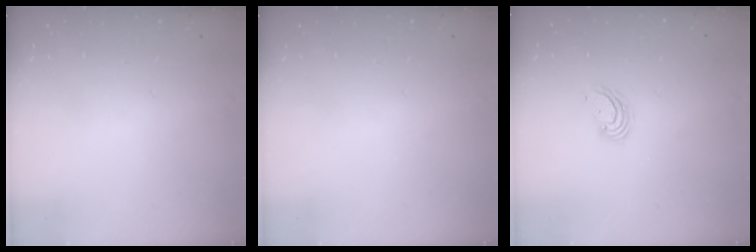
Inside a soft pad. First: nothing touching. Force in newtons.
{"total": 0.0}
{"total": 3.8, "press": 3.8, "slide": 0.1}